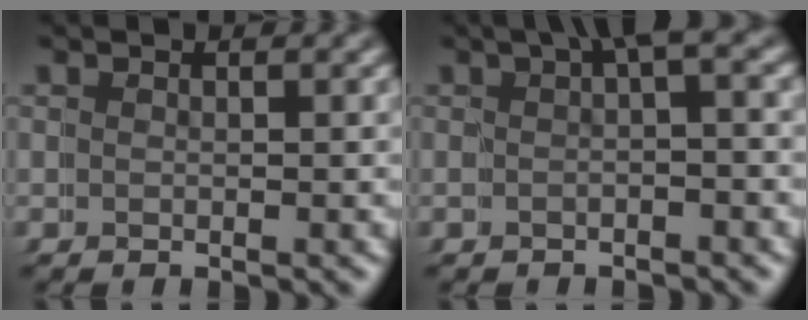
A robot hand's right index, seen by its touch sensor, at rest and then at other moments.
{"total": 1.9, "force": [0.3, -0.1, 1.8], "torque": [-0.022, 0.008, 0.004]}